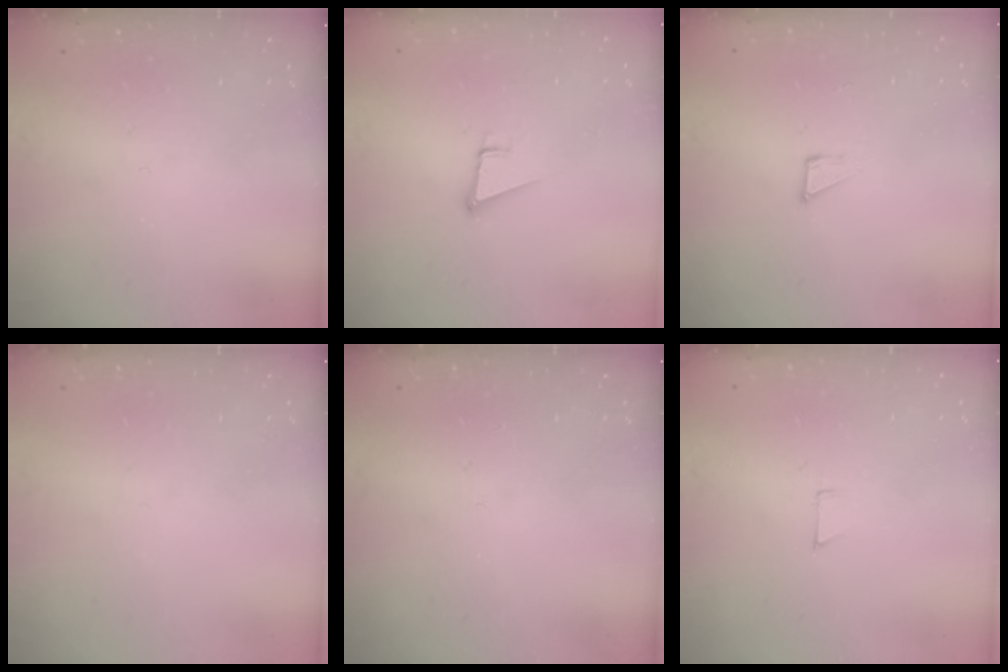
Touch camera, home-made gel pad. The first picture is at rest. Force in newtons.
{"total": 4.4, "press": 3.8, "slide": 2.3}
{"total": 2.1, "press": 2.1, "slide": 0.1}
{"total": 0.0}
{"total": 0.0}
{"total": 4.1, "press": 4.1, "slide": 0.3}